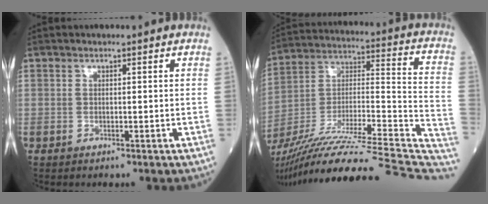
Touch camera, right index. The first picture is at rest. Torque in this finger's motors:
{"motor_torque": [-0.63, -1.51, 0.71, 0.21]}